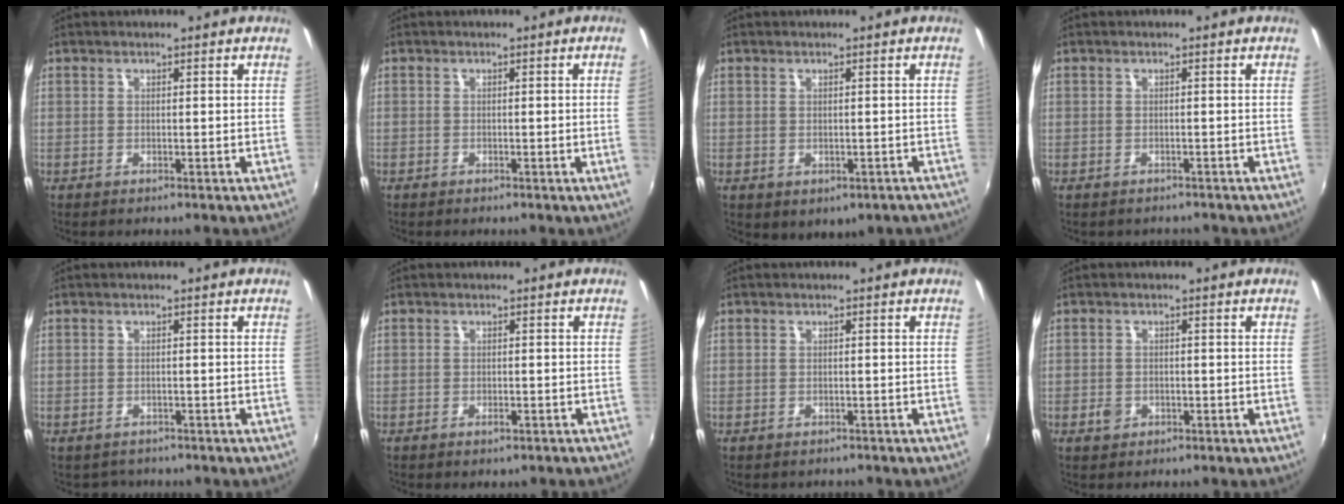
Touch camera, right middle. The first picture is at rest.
{"total": 1.2, "force": [-0.1, -0.8, 0.9], "torque": [-0.008, -0.008, -0.002]}
{"total": 3.7, "force": [-1.4, 2.7, 2.1], "torque": [-0.038, -0.007, -0.008]}
{"total": 1.5, "force": [-1.1, 1.0, 0.0], "torque": [-0.005, 0.000, -0.014]}
{"total": 1.9, "force": [-1.5, 1.2, 0.0], "torque": [-0.006, -0.004, -0.021]}
{"total": 1.4, "force": [-0.9, 0.7, 0.7], "torque": [-0.013, -0.003, -0.013]}
{"total": 1.1, "force": [-0.7, 0.8, -0.1], "torque": [-0.003, 0.000, -0.009]}
{"total": 2.2, "force": [-1.0, 1.7, 0.8], "torque": [-0.015, 0.001, -0.016]}